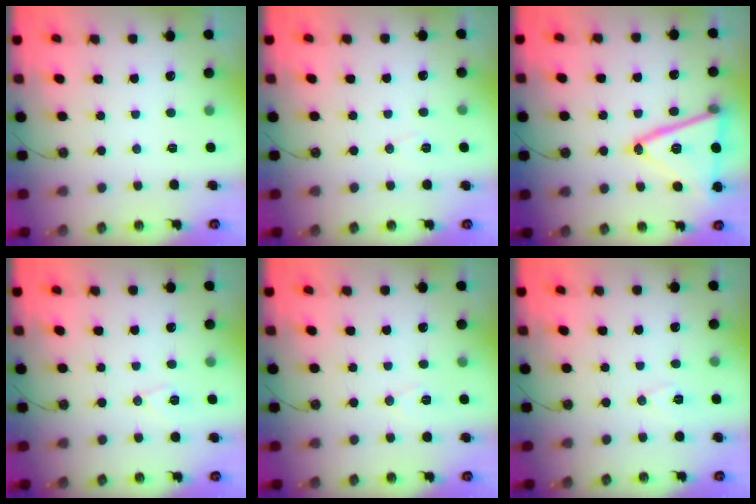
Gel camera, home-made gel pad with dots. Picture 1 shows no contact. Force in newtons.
{"total": 5.9, "press": 3.8, "slide": 4.5}
{"total": 20.3, "press": 20.1, "slide": 3.4}
{"total": 7.2, "press": 6.7, "slide": 2.5}
{"total": 7.3, "press": 5.8, "slide": 4.4}
{"total": 7.5, "press": 6.1, "slide": 4.4}